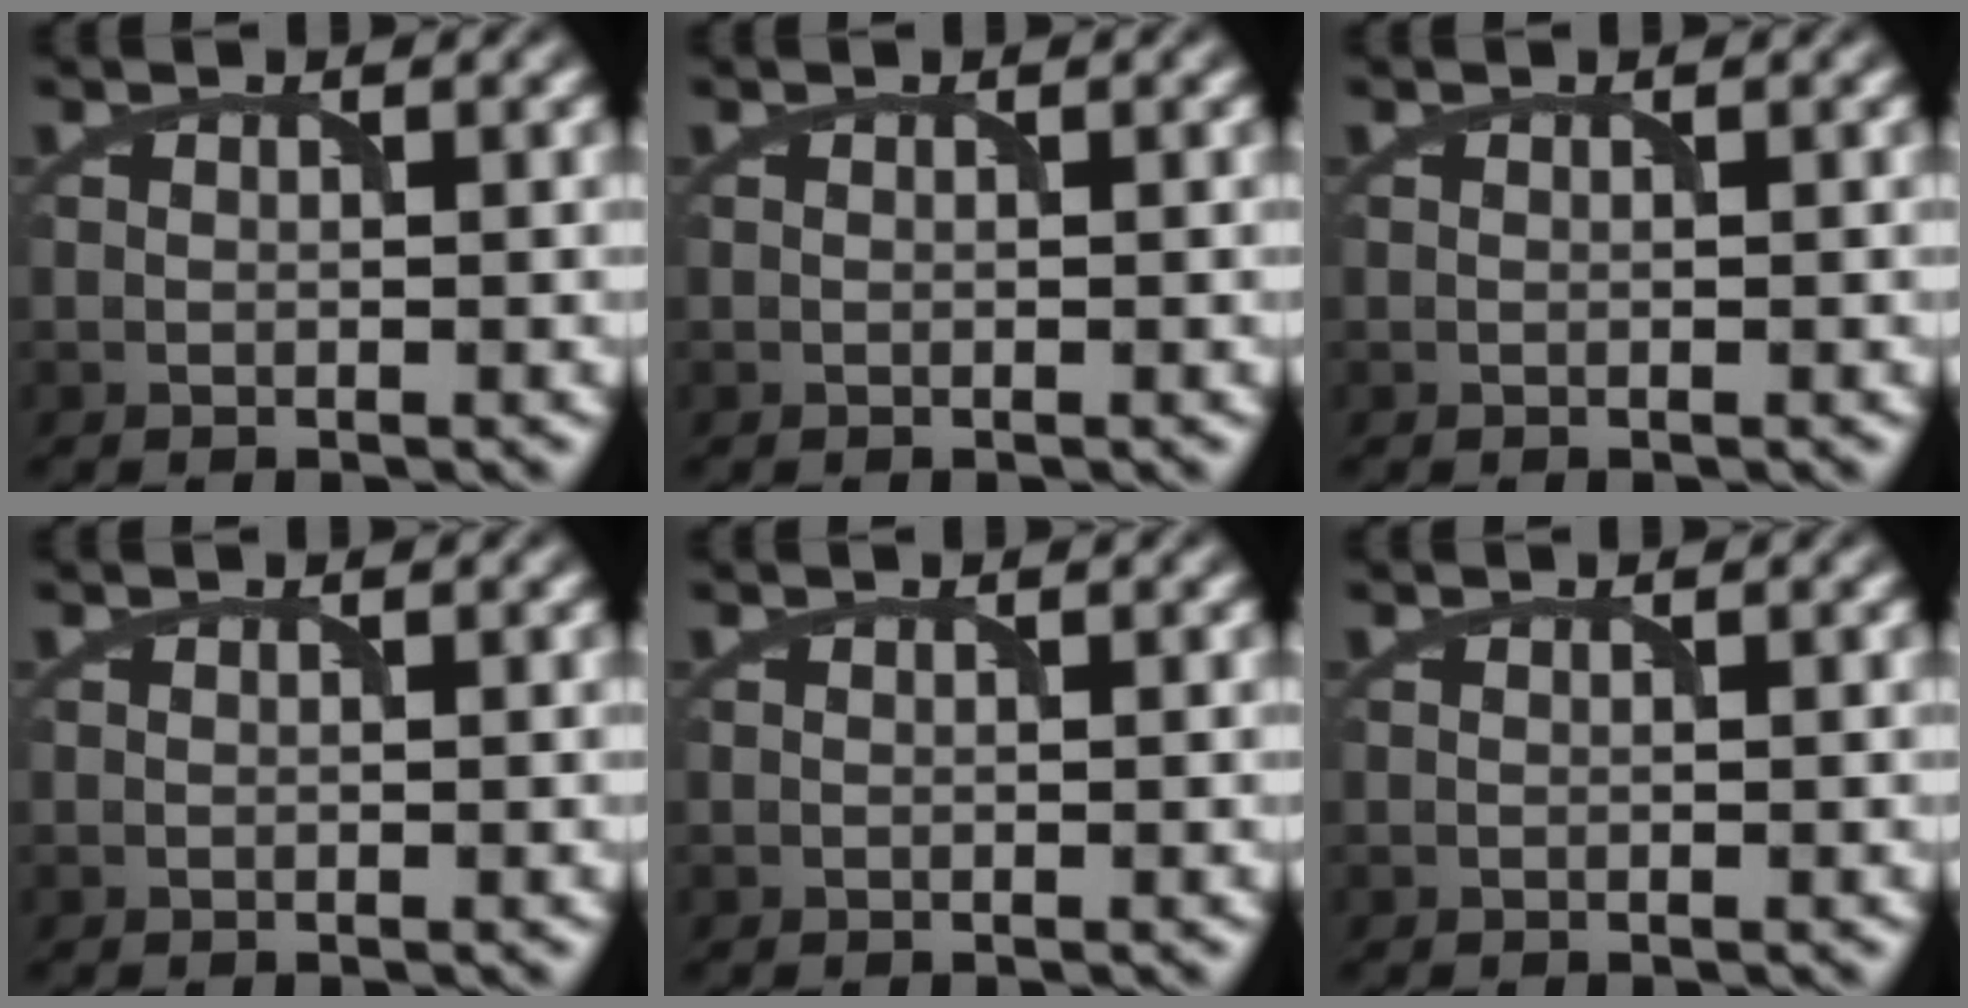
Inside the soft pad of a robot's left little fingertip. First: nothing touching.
{"total": 0.0}
{"total": 0.0}
{"total": 0.0}
{"total": 0.0}
{"total": 0.0}